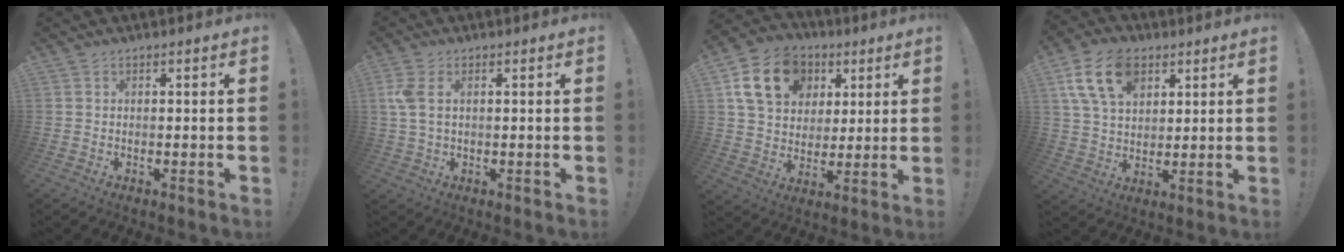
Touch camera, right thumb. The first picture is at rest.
{"total": 5.5, "force": [1.2, 3.0, 4.5], "torque": [-0.101, 0.005, 0.023]}
{"total": 17.5, "force": [6.8, 13.5, 8.9], "torque": [-0.135, -0.013, 0.137]}
{"total": 15.1, "force": [6.9, 9.9, 9.0], "torque": [-0.156, -0.018, 0.133]}